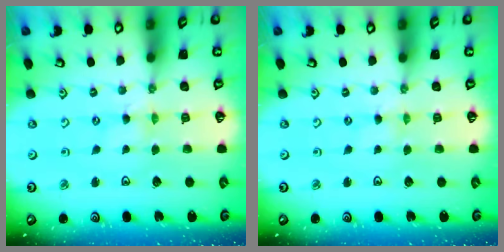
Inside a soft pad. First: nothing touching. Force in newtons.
{"total": 0.0}